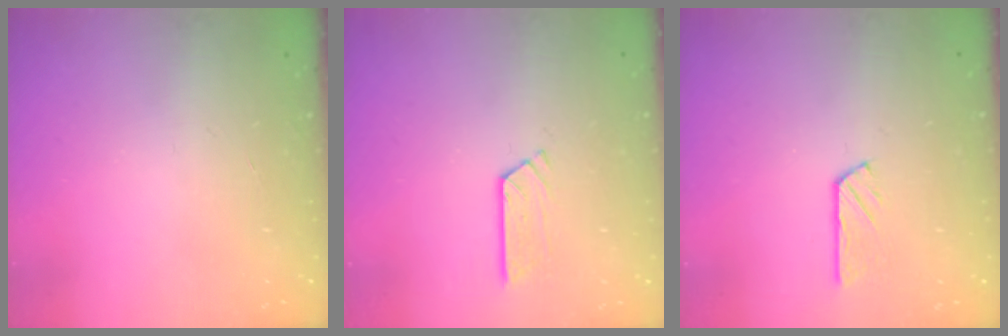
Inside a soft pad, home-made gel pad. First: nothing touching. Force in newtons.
{"total": 5.3, "press": 5.3, "slide": 0.4}
{"total": 3.1, "press": 3.1, "slide": 0.3}